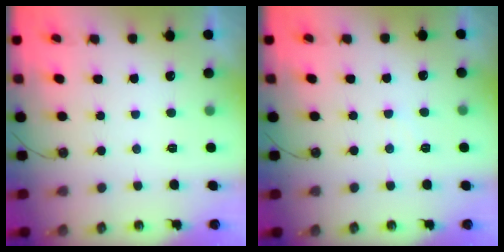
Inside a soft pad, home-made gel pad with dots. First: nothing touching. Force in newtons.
{"total": 4.3, "press": 4.2, "slide": 0.6}